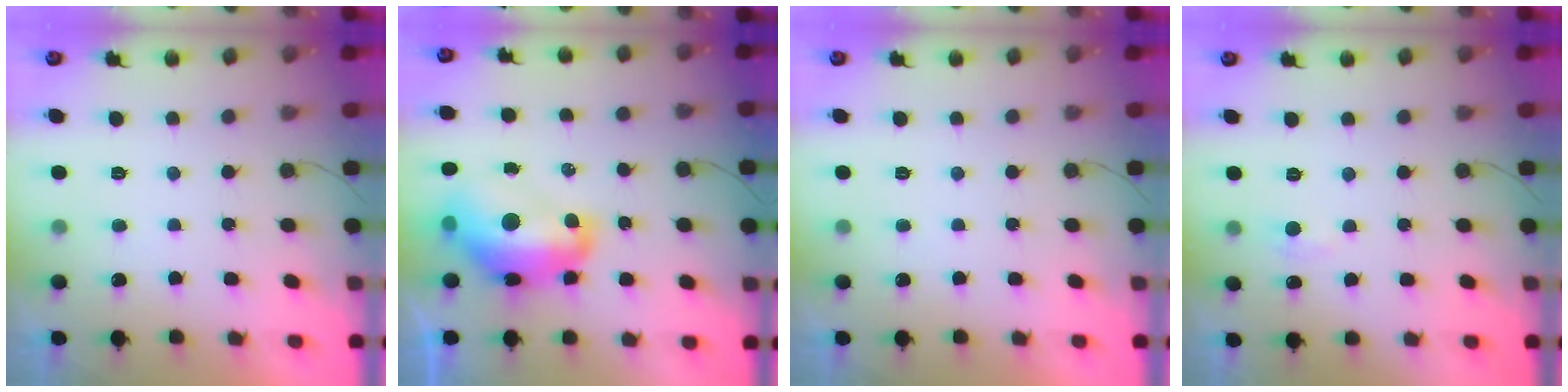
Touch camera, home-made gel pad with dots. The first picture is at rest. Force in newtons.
{"total": 15.9, "press": 15.9, "slide": 1.3}
{"total": 0.0}
{"total": 2.8, "press": 2.7, "slide": 0.4}